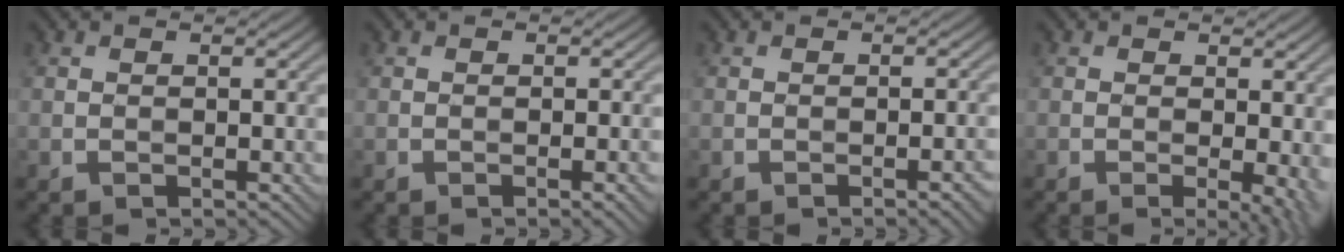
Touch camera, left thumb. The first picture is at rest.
{"total": 1.6, "force": [-0.6, 0.2, 1.4], "torque": [-0.020, 0.002, -0.009]}
{"total": 2.2, "force": [-1.0, 0.4, 1.9], "torque": [-0.023, 0.007, -0.017]}
{"total": 4.5, "force": [-0.6, 1.2, 4.3], "torque": [-0.058, -0.005, -0.008]}